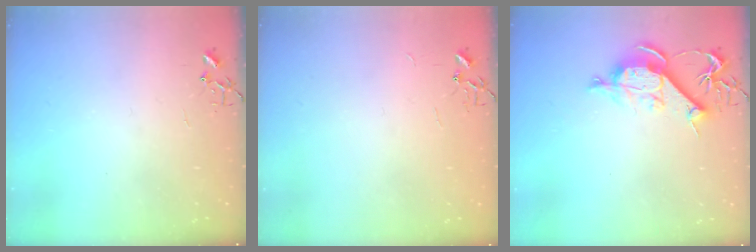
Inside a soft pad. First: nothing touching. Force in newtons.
{"total": 1.8, "press": 1.8, "slide": 0.2}
{"total": 9.9, "press": 9.9, "slide": 0.6}